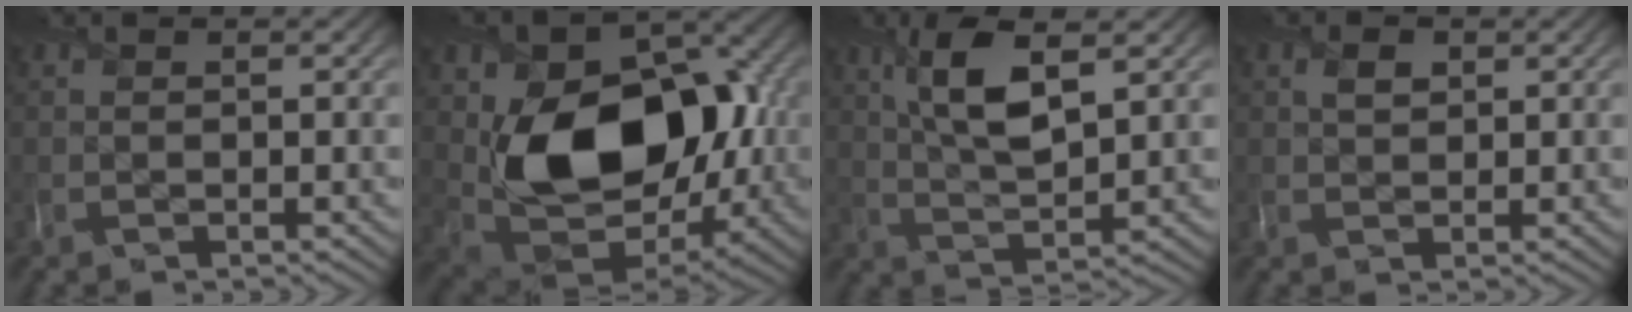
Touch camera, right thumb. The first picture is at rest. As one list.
[{"total": 14.9, "force": [1.2, 10.8, 10.1], "torque": [-0.145, -0.021, 0.032]}, {"total": 8.0, "force": [3.4, 2.8, 6.7], "torque": [-0.141, 0.002, 0.064]}, {"total": 1.9, "force": [0.8, 1.5, 0.9], "torque": [-0.018, -0.003, 0.015]}]